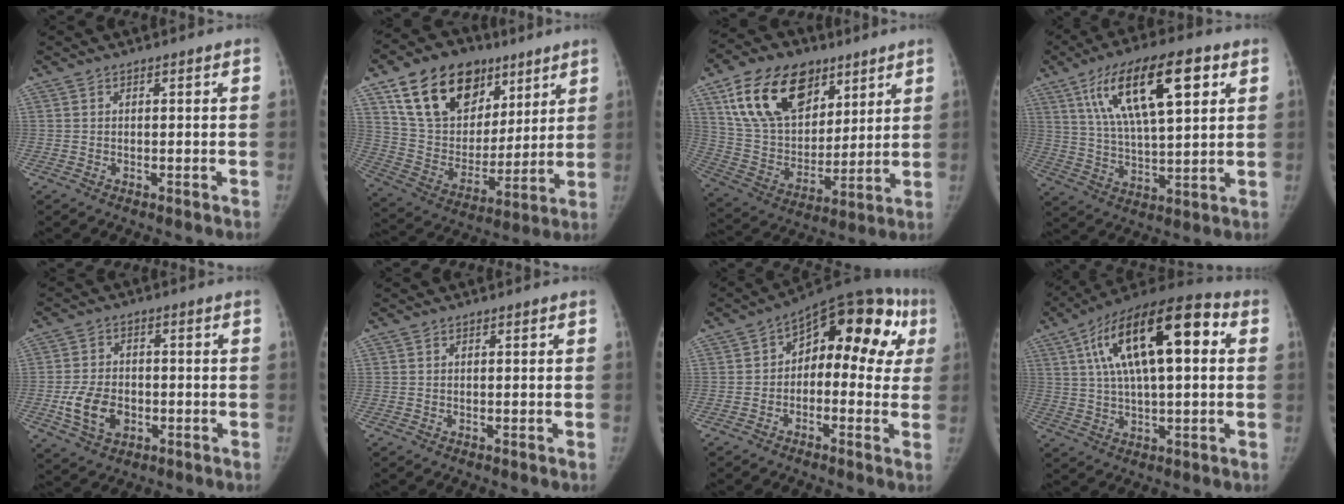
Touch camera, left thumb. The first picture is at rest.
{"total": 23.1, "force": [12.7, 15.4, 11.7], "torque": [-0.165, -0.023, 0.228]}
{"total": 22.2, "force": [11.6, 14.1, 12.6], "torque": [-0.197, -0.027, 0.210]}
{"total": 19.3, "force": [7.8, 6.9, 16.2], "torque": [-0.262, -0.008, 0.135]}
{"total": 8.6, "force": [-2.3, 6.3, 5.4], "torque": [-0.086, 0.008, -0.037]}
{"total": 0.0}
{"total": 17.4, "force": [2.9, 10.1, 13.9], "torque": [-0.118, 0.046, 0.022]}
{"total": 22.2, "force": [5.8, 8.7, 19.6], "torque": [-0.329, 0.024, 0.086]}